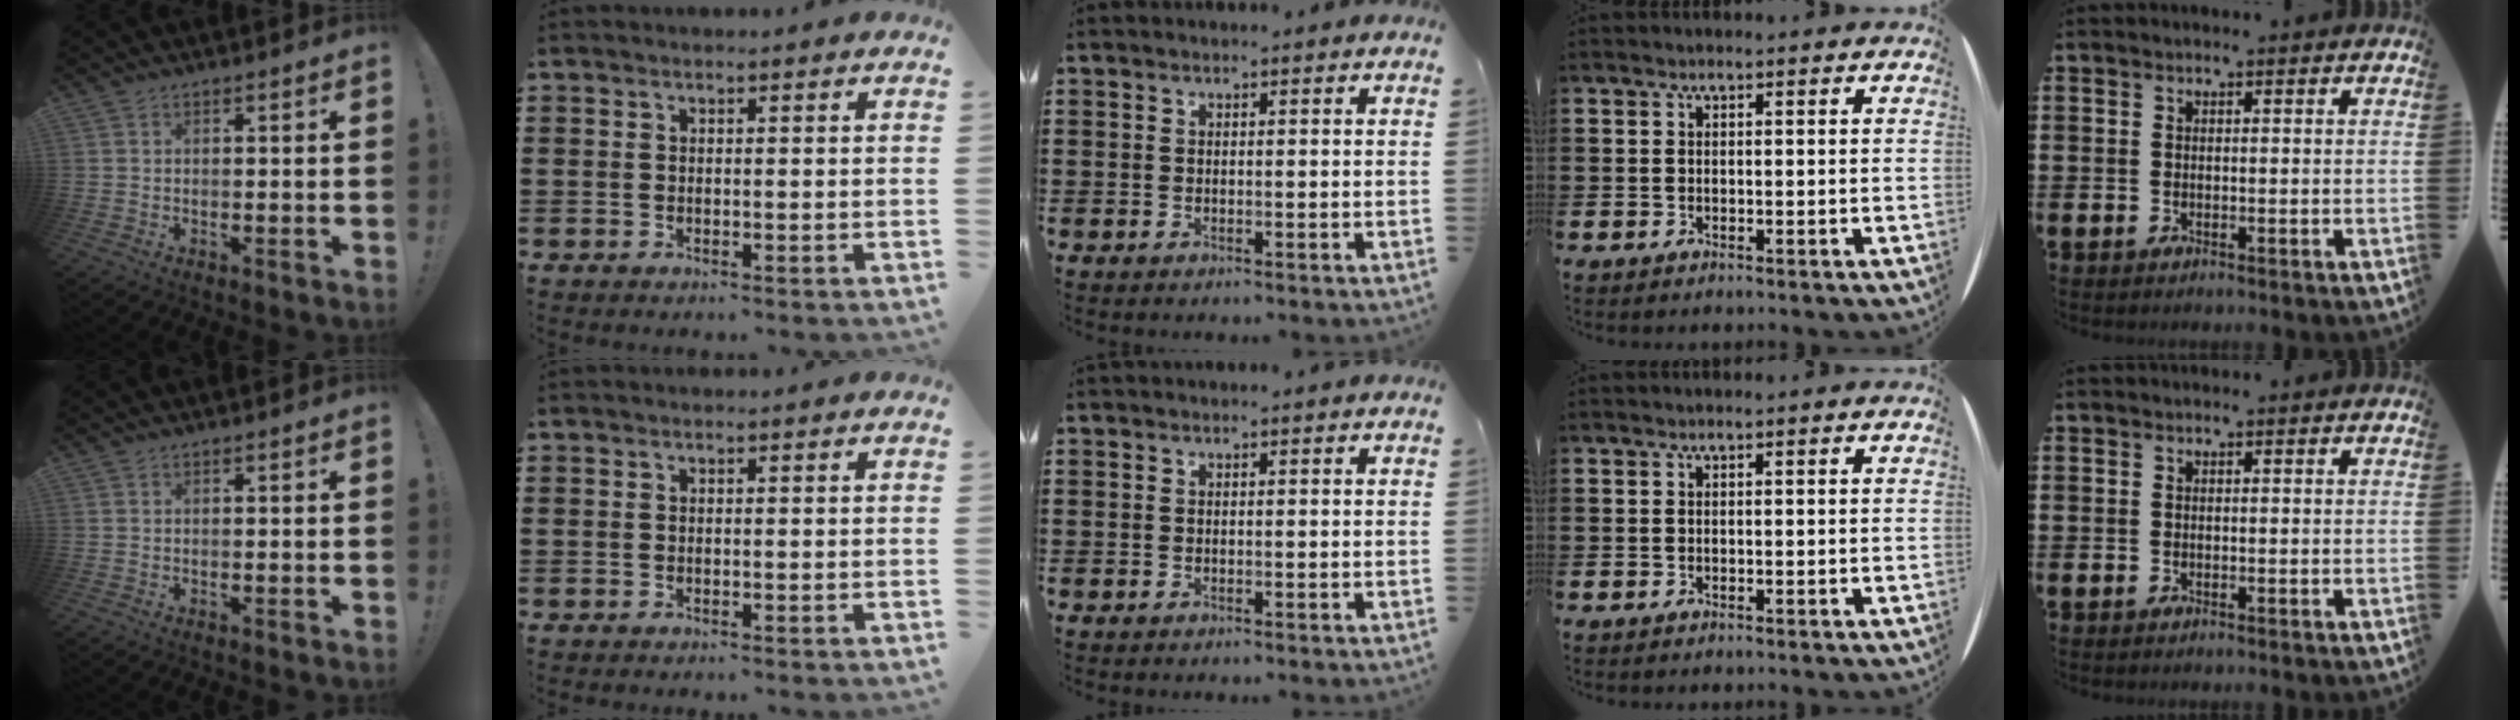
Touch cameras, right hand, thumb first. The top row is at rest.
{}